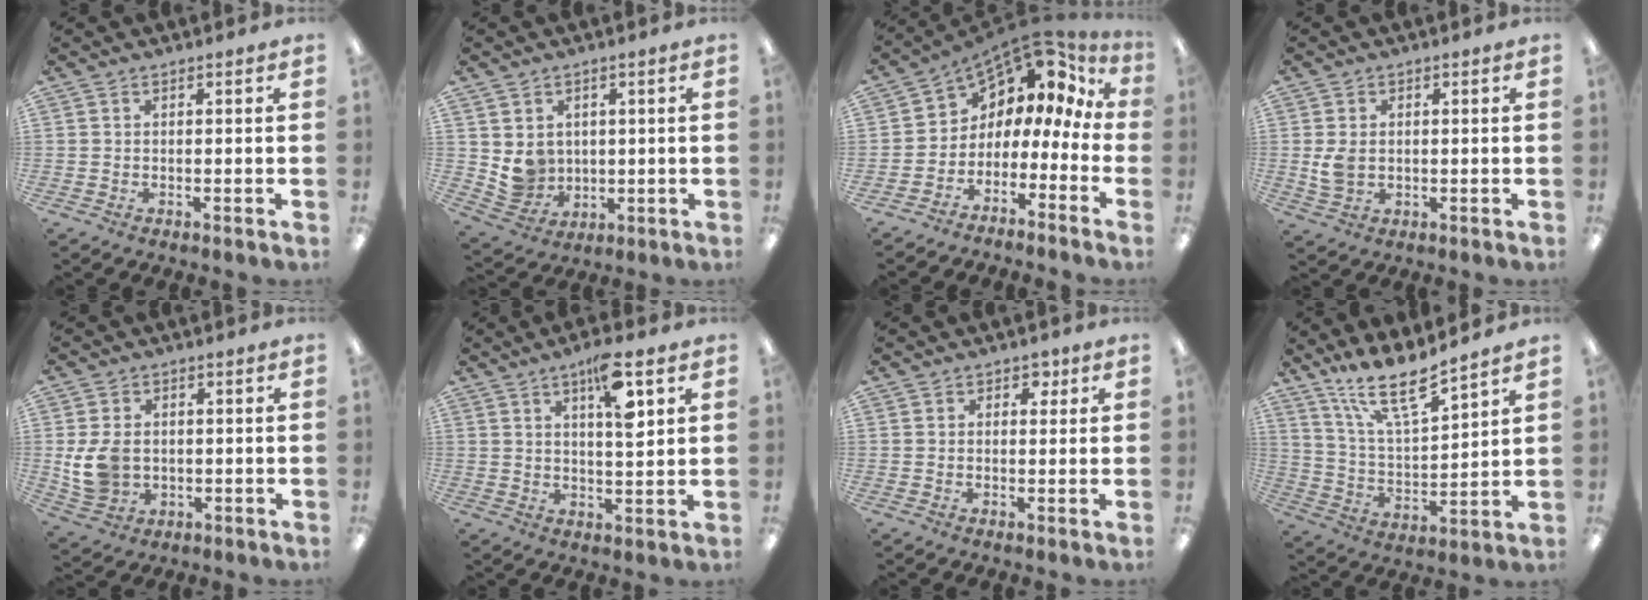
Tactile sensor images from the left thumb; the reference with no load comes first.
{"total": 6.7, "force": [2.3, 6.2, 1.4], "torque": [-0.031, -0.005, 0.053]}
{"total": 5.1, "force": [4.4, 2.5, 0.5], "torque": [-0.040, -0.059, 0.077]}
{"total": 4.6, "force": [0.3, 3.6, 2.8], "torque": [-0.045, -0.003, 0.003]}
{"total": 8.9, "force": [-0.2, 7.0, 5.4], "torque": [-0.122, 0.010, -0.001]}
{"total": 10.0, "force": [5.0, 2.7, 8.2], "torque": [-0.129, -0.015, 0.077]}
{"total": 2.6, "force": [1.0, 2.0, 1.2], "torque": [-0.001, -0.003, 0.013]}
{"total": 13.3, "force": [11.5, 2.0, 6.5], "torque": [-0.136, -0.071, 0.201]}